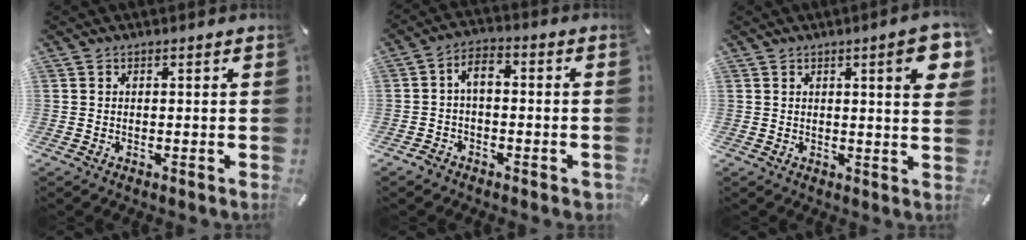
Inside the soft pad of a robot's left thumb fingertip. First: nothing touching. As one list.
[{"total": 5.5, "force": [-0.8, 4.0, 3.7], "torque": [-0.068, 0.019, -0.014]}, {"total": 8.6, "force": [3.1, 1.6, 7.8], "torque": [-0.108, -0.011, 0.044]}]